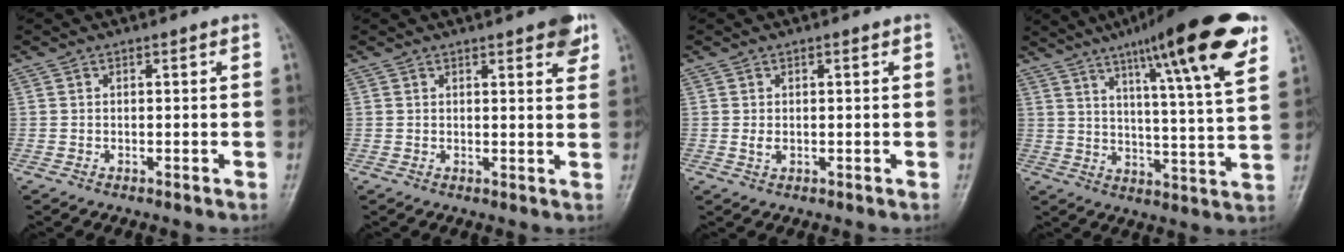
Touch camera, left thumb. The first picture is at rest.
{"total": 6.2, "force": [3.8, 1.8, 4.6], "torque": [-0.042, -0.012, 0.044]}
{"total": 1.7, "force": [0.4, 1.0, 1.4], "torque": [-0.020, -0.003, 0.009]}
{"total": 21.3, "force": [12.4, 2.8, 17.1], "torque": [-0.234, -0.041, 0.178]}